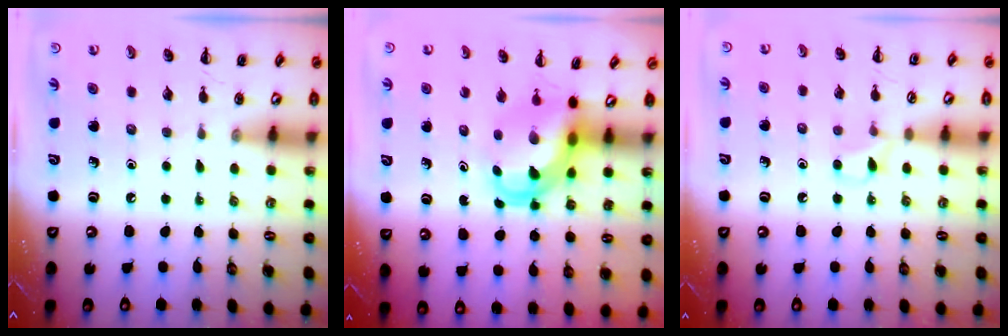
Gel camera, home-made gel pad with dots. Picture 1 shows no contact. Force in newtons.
{"total": 6.2, "press": 6.1, "slide": 1.4}
{"total": 6.4, "press": 6.1, "slide": 1.9}